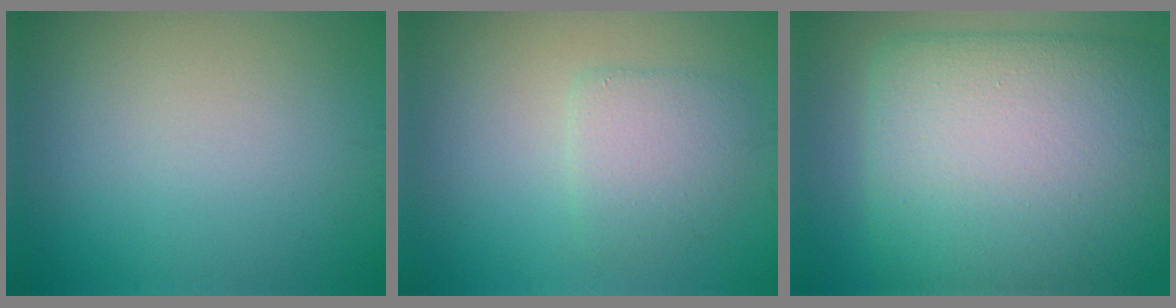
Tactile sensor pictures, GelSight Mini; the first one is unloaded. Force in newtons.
{"total": 2.9, "press": 2.9, "slide": 0.3}
{"total": 16.5, "press": 16.5, "slide": 0.4}